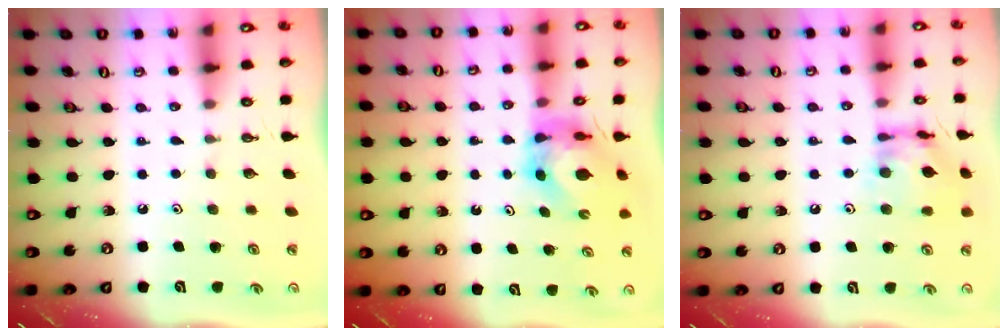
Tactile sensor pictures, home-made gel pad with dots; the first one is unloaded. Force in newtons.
{"total": 5.6, "press": 5.6, "slide": 0.4}
{"total": 13.8, "press": 13.8, "slide": 1.2}